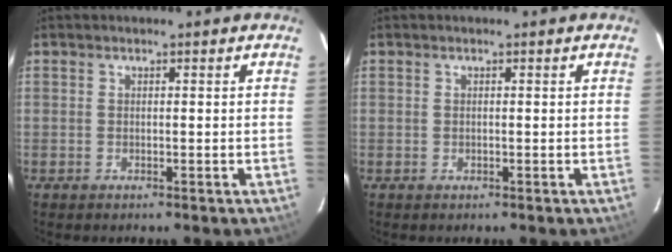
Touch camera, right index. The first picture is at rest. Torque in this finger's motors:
{"motor_torque": [-0.03, 0.07, 0.02, 0.04]}